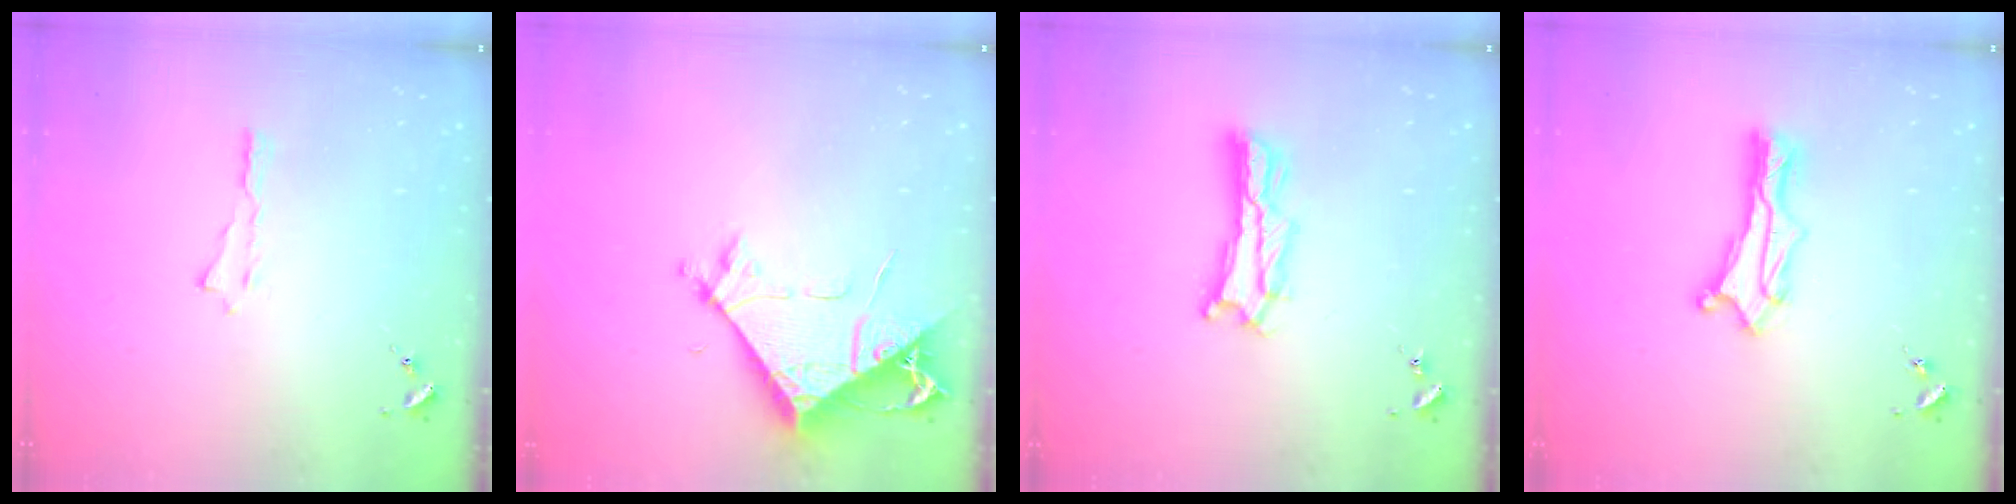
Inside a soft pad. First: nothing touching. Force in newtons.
{"total": 7.7, "press": 7.6, "slide": 0.9}
{"total": 4.3, "press": 4.3, "slide": 0.5}
{"total": 2.4, "press": 2.4, "slide": 0.3}